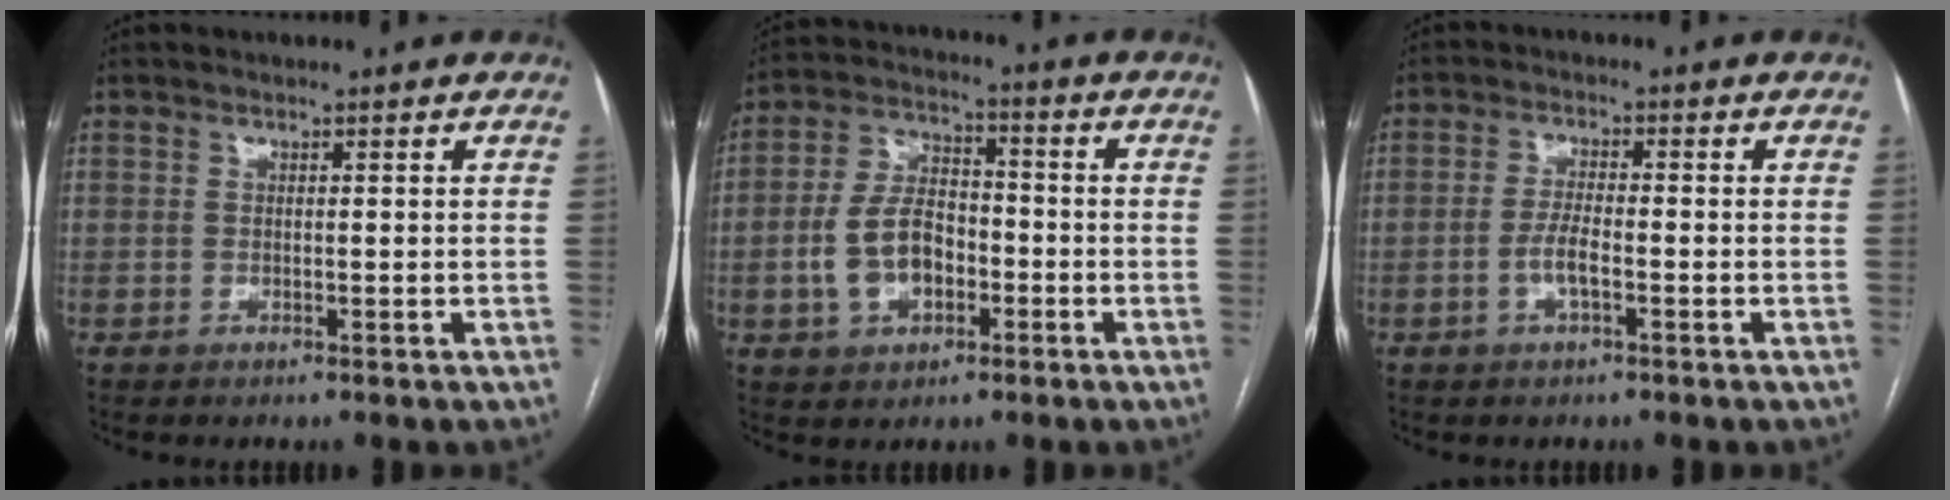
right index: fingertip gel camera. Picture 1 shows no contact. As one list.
[{"total": 9.3, "force": [-2.5, 5.6, 6.9], "torque": [-0.147, 0.016, -0.045]}, {"total": 3.7, "force": [-1.2, 0.8, 3.4], "torque": [-0.067, 0.003, -0.024]}]